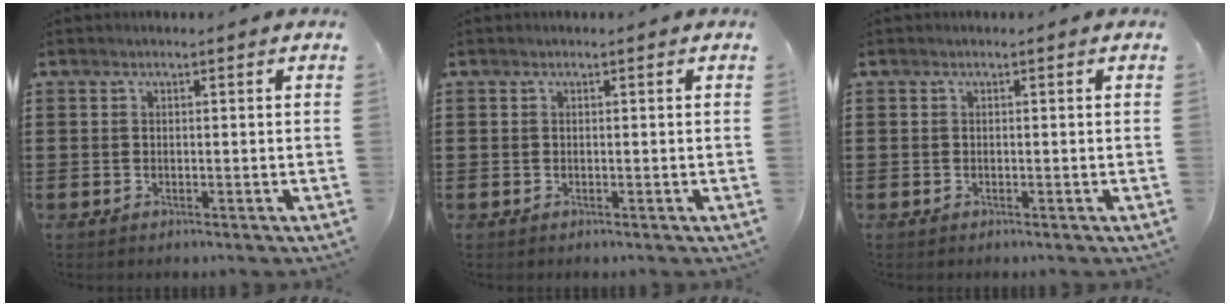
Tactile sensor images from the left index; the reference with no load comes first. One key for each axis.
{"total": 0.0}
{"total": 0.0}